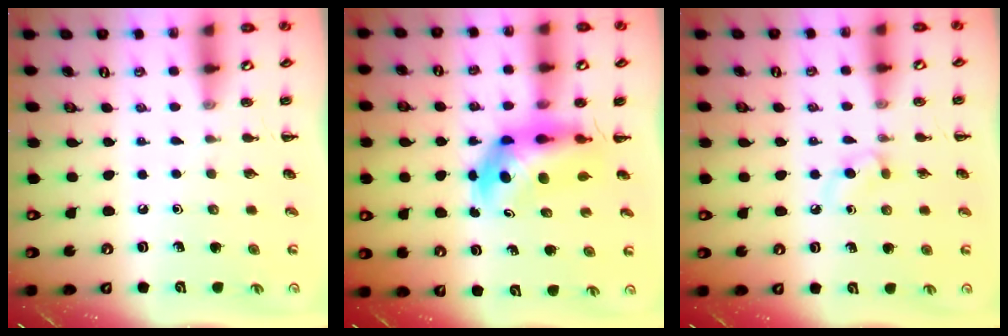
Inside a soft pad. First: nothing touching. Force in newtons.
{"total": 6.2, "press": 5.9, "slide": 1.7}
{"total": 2.9, "press": 2.7, "slide": 1.2}